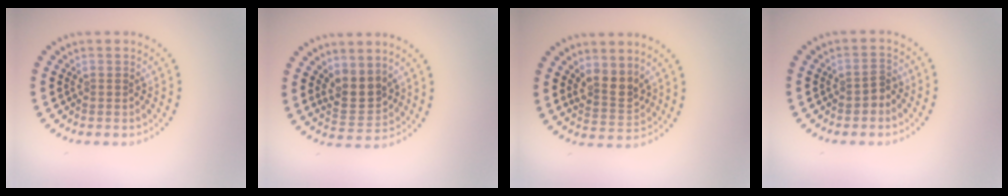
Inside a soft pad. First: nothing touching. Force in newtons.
{"total": 3.1, "press": 2.8, "slide": 1.4}
{"total": 2.8, "press": 2.4, "slide": 1.3}
{"total": 1.3, "press": 1.1, "slide": 0.6}